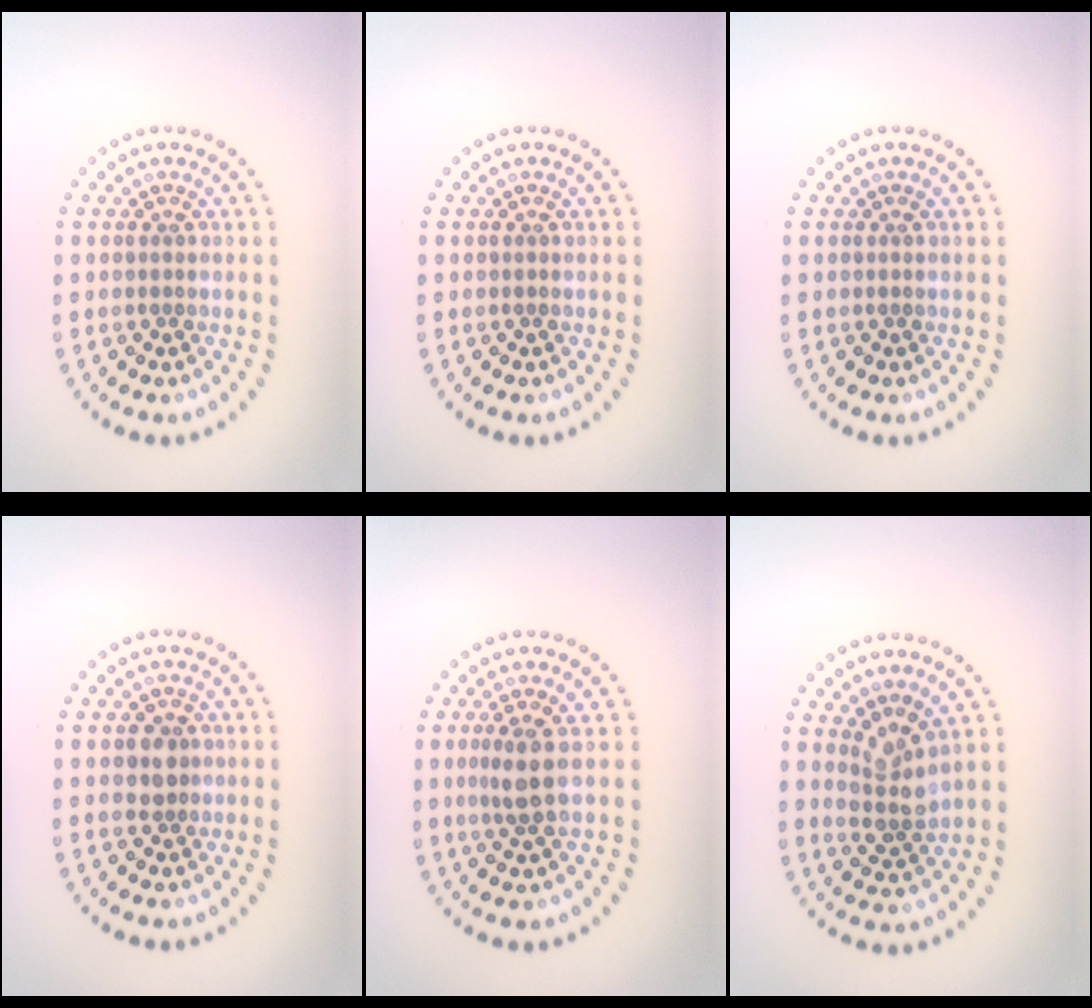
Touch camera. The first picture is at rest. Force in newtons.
{"total": 0.0}
{"total": 0.0}
{"total": 1.9, "press": 1.7, "slide": 0.8}
{"total": 2.2, "press": 1.8, "slide": 1.2}
{"total": 2.4, "press": 2.0, "slide": 1.4}